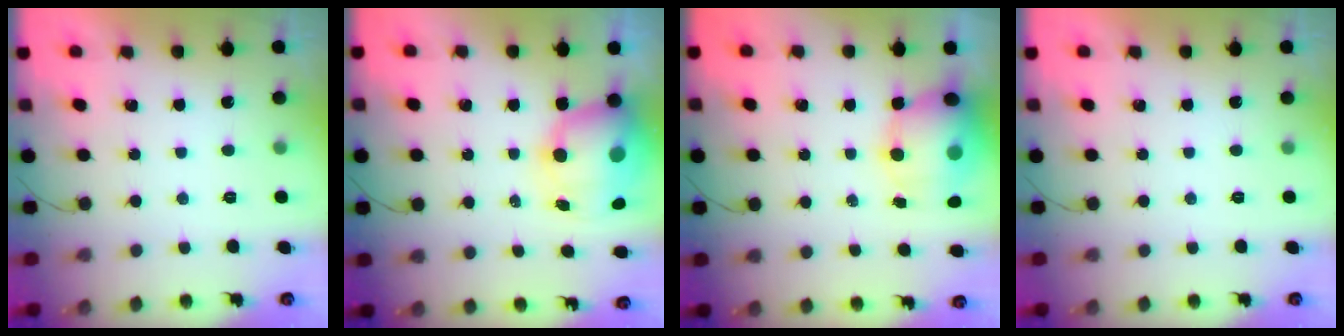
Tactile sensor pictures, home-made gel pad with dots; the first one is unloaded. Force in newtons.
{"total": 13.2, "press": 12.8, "slide": 3.4}
{"total": 13.4, "press": 12.9, "slide": 3.5}
{"total": 0.0}